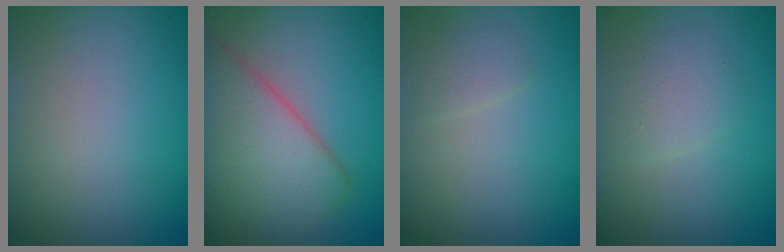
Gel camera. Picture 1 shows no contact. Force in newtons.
{"total": 6.4, "press": 6.4, "slide": 0.4}
{"total": 1.1, "press": 1.1, "slide": 0.1}
{"total": 1.9, "press": 1.9, "slide": 0.1}